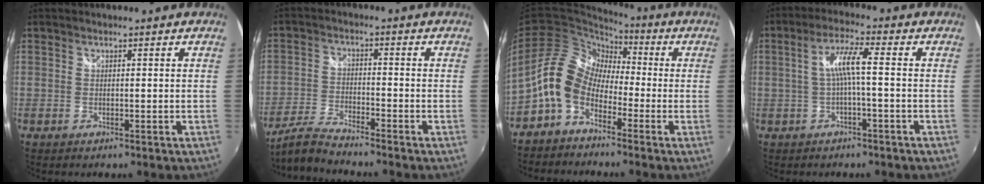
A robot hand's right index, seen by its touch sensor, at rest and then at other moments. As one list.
[{"total": 6.4, "force": [-5.9, 0.4, 2.5], "torque": [-0.066, -0.006, -0.121]}, {"total": 11.1, "force": [-4.8, 7.9, 6.3], "torque": [-0.125, 0.021, -0.108]}, {"total": 5.2, "force": [-0.7, 0.0, 5.2], "torque": [-0.107, 0.008, -0.011]}]